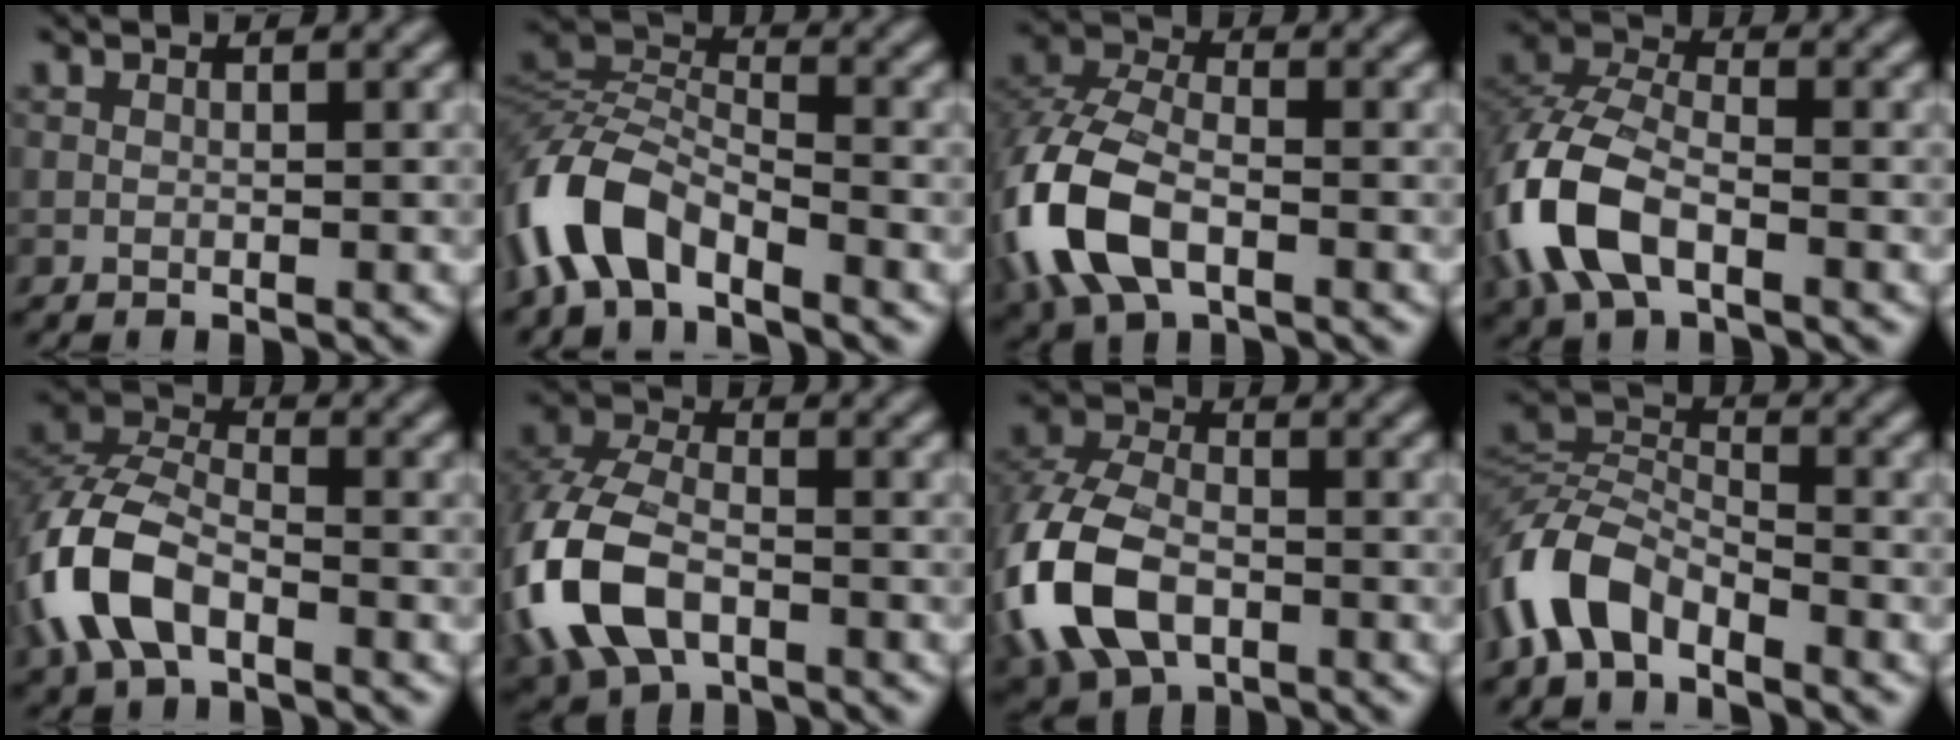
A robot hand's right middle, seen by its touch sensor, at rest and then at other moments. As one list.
[{"total": 7.5, "force": [-4.5, 3.4, 5.0], "torque": [-0.106, 0.000, -0.103]}, {"total": 9.6, "force": [-3.6, 5.4, 7.1], "torque": [-0.181, -0.007, -0.084]}, {"total": 8.8, "force": [-3.5, 4.7, 6.5], "torque": [-0.161, 0.000, -0.085]}, {"total": 7.6, "force": [-3.4, 4.1, 5.4], "torque": [-0.126, 0.004, -0.077]}, {"total": 10.1, "force": [-3.7, 6.4, 6.9], "torque": [-0.175, -0.012, -0.080]}, {"total": 11.4, "force": [-3.9, 7.4, 7.7], "torque": [-0.196, -0.020, -0.082]}, {"total": 6.3, "force": [-4.0, 3.0, 3.9], "torque": [-0.081, 0.001, -0.092]}]